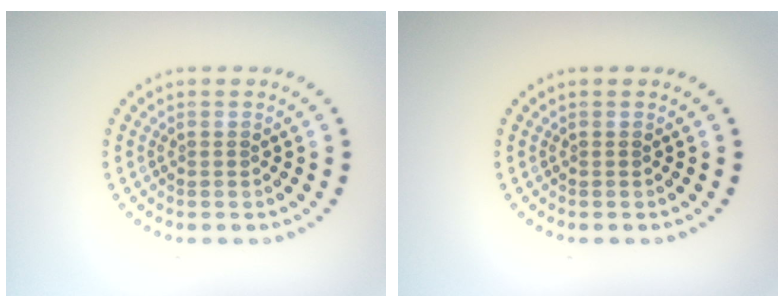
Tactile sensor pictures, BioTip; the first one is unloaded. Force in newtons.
{"total": 0.0}